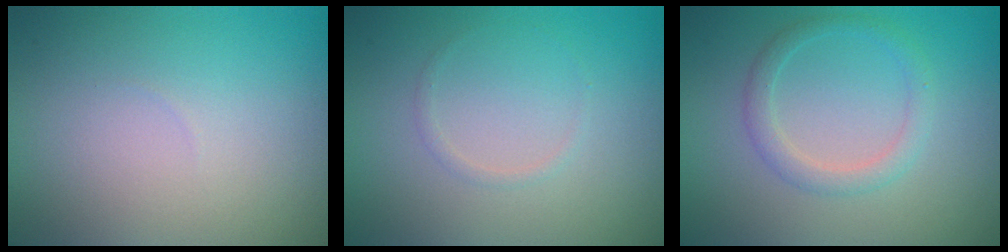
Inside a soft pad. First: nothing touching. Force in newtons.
{"total": 0.6, "press": 0.6, "slide": 0.0}
{"total": 2.0, "press": 2.0, "slide": 0.1}